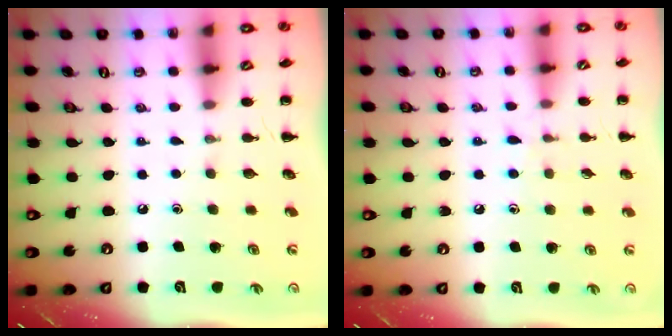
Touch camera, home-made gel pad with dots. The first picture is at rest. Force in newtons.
{"total": 6.0, "press": 5.7, "slide": 2.0}